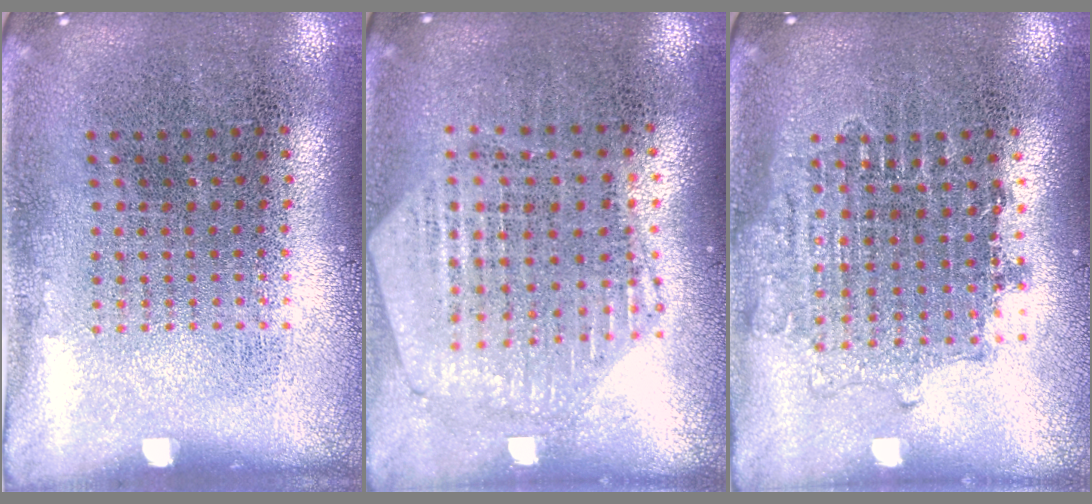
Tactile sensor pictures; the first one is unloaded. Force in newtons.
{"total": 1.3, "press": 1.2, "slide": 0.2}
{"total": 1.5, "press": 1.3, "slide": 0.8}